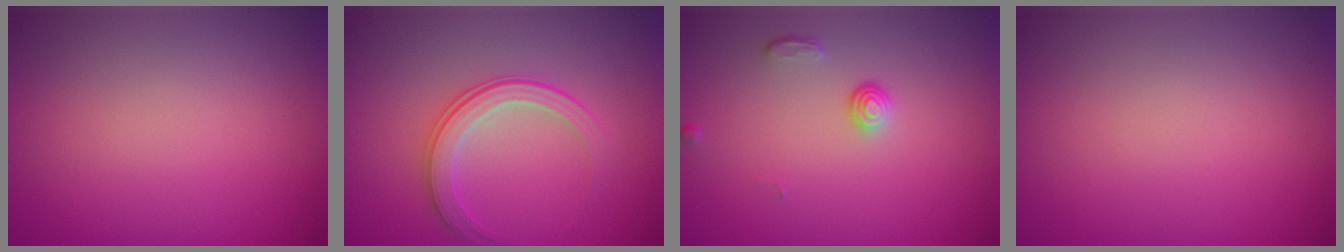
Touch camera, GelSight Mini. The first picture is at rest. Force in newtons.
{"total": 3.1, "press": 2.7, "slide": 1.4}
{"total": 1.3, "press": 1.0, "slide": 0.9}
{"total": 0.0}